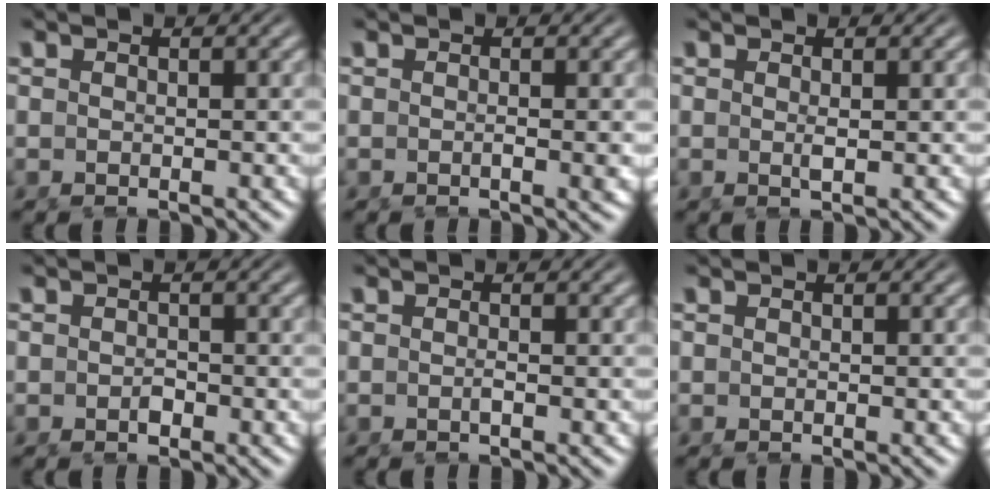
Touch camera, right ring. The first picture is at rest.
{"total": 0.8, "force": [-0.2, -0.1, 0.7], "torque": [-0.011, -0.001, -0.004]}
{"total": 0.9, "force": [0.0, -0.6, 0.6], "torque": [-0.011, -0.009, 0.006]}
{"total": 0.7, "force": [-0.6, 0.1, 0.4], "torque": [-0.005, -0.006, -0.006]}
{"total": 0.5, "force": [-0.3, -0.1, 0.4], "torque": [-0.008, 0.000, -0.006]}
{"total": 0.0}